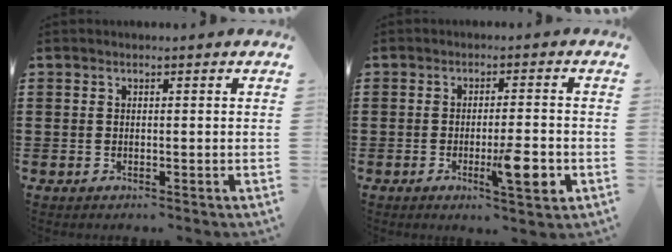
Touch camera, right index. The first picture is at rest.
{"total": 7.3, "force": [-2.3, 1.3, 6.8], "torque": [-0.103, -0.010, -0.038]}